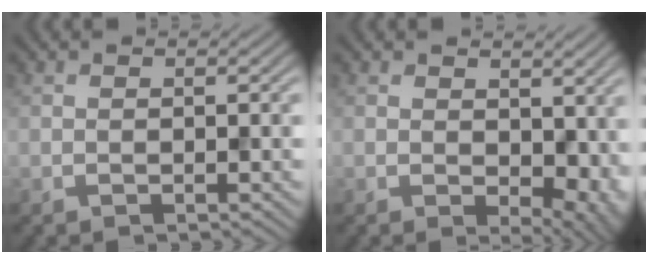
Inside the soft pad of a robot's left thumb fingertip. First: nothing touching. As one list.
[{"total": 5.6, "force": [0.6, 3.7, 4.2], "torque": [-0.063, -0.019, 0.019]}]